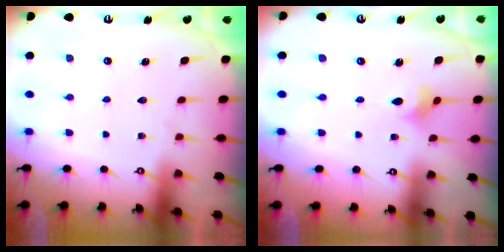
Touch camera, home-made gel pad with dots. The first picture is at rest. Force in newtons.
{"total": 3.3, "press": 3.3, "slide": 0.5}